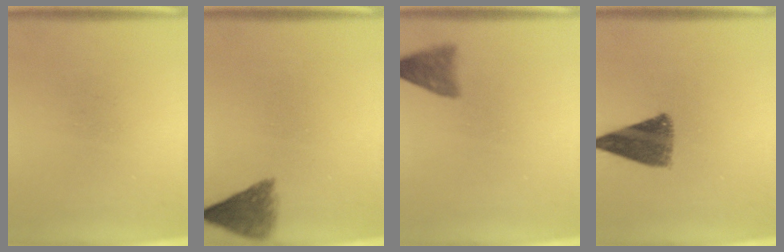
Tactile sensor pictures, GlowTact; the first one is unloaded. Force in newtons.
{"total": 5.0}
{"total": 3.5}
{"total": 9.2}